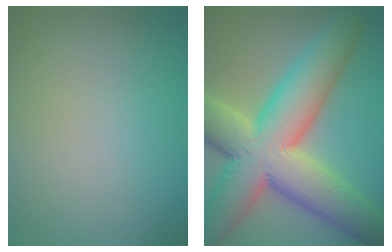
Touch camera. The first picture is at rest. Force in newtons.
{"total": 13.9, "press": 13.8, "slide": 0.8}